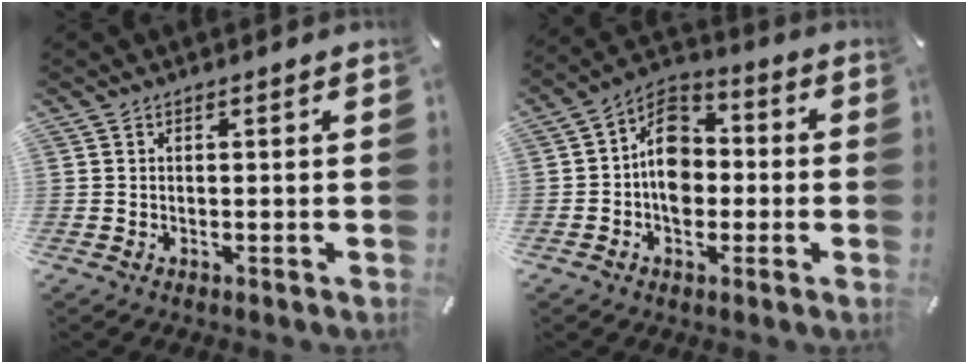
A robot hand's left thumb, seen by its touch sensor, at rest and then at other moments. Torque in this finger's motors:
{"motor_torque": [1.93, 1.91, 0.93, -0.12, 0.11]}